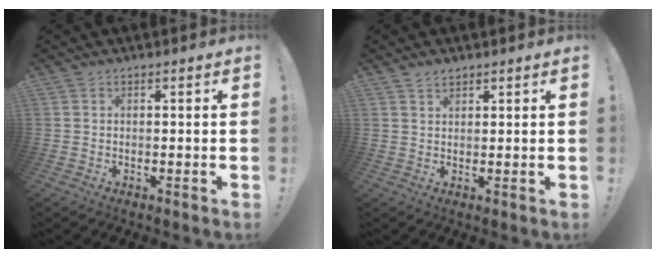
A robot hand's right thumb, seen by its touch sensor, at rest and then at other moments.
{"total": 2.1, "force": [1.7, 0.9, 0.6], "torque": [0.002, -0.013, 0.030]}